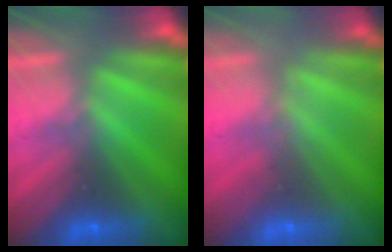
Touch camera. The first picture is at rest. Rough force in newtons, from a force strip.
{"total": 1.6}